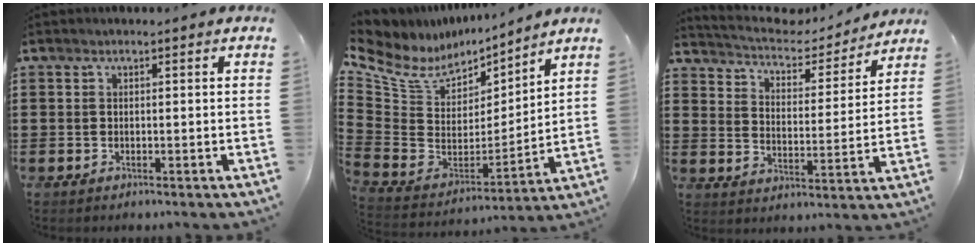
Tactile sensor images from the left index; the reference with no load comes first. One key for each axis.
{"total": 7.2, "fx": 5.3, "fy": 4.2, "fz": 2.6, "tx": -0.088, "ty": -0.035, "tz": 0.094}
{"total": 4.4, "fx": 4.3, "fy": 0.9, "fz": 0.9, "tx": -0.046, "ty": -0.032, "tz": 0.066}